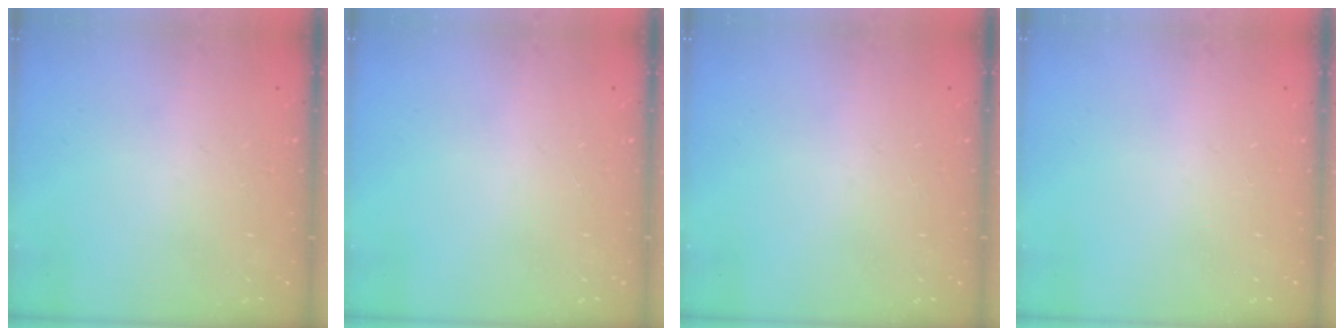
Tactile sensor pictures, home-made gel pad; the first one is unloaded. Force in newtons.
{"total": 0.0}
{"total": 0.0}
{"total": 0.0}